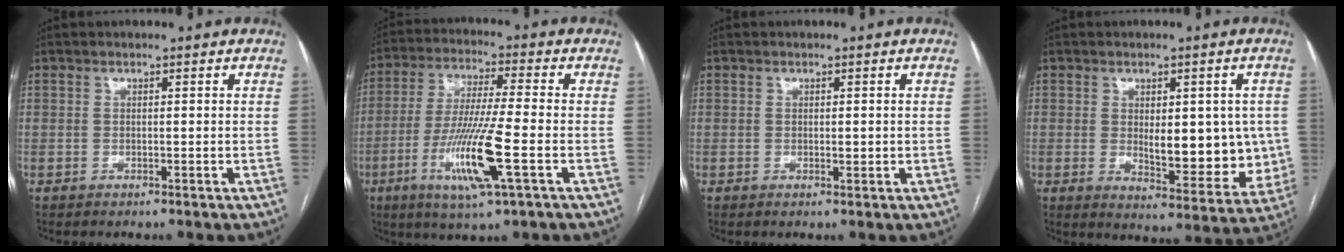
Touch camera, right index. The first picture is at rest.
{"total": 13.1, "force": [-4.2, 0.2, 12.4], "torque": [-0.249, -0.020, -0.081]}
{"total": 1.0, "force": [0.0, 0.4, 1.0], "torque": [-0.013, -0.003, 0.002]}
{"total": 11.3, "force": [-0.1, 4.8, 10.2], "torque": [-0.121, -0.006, 0.012]}